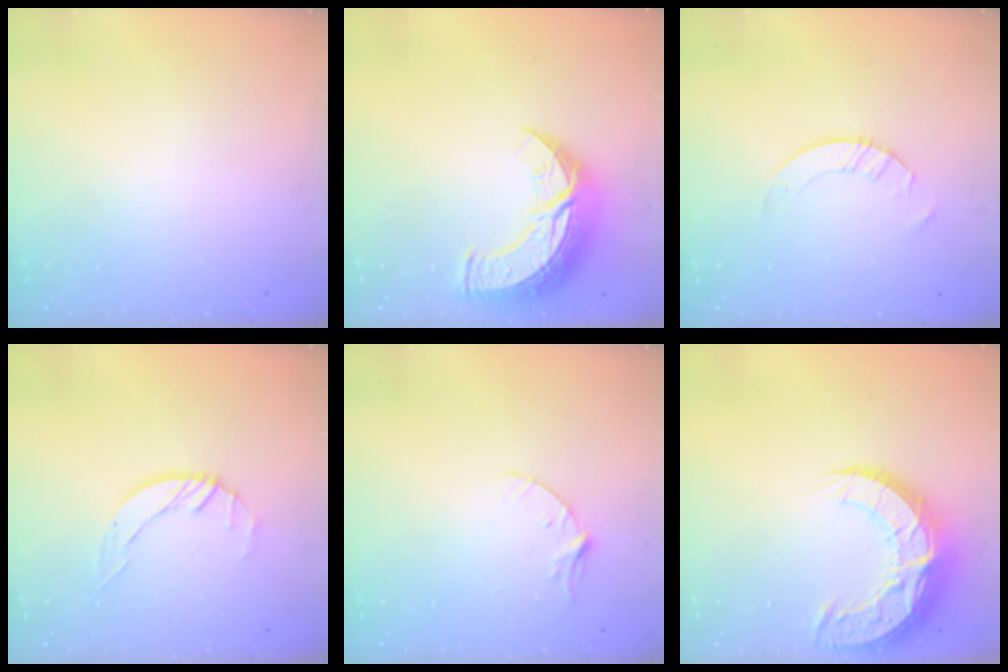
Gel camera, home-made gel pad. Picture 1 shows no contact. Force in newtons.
{"total": 13.1, "press": 13.1, "slide": 1.0}
{"total": 2.0, "press": 2.0, "slide": 0.2}
{"total": 2.7, "press": 2.6, "slide": 0.4}
{"total": 3.9, "press": 3.9, "slide": 0.4}
{"total": 16.4, "press": 16.3, "slide": 1.2}